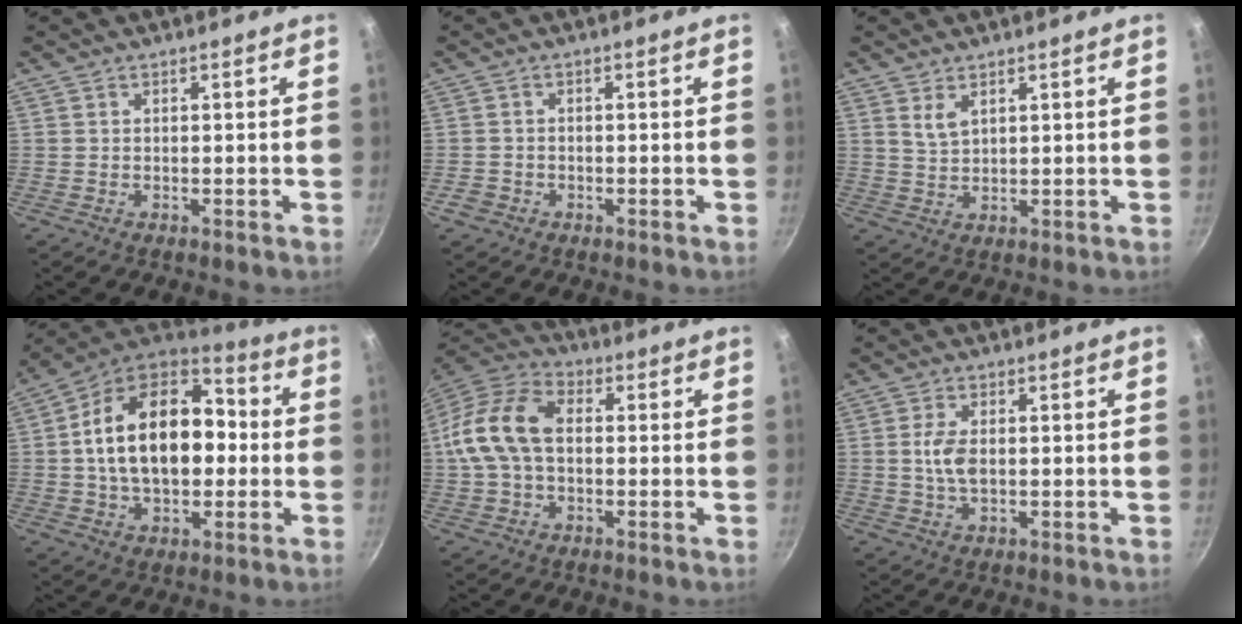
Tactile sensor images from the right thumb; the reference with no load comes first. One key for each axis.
{"total": 2.2, "fx": -1.1, "fy": 1.7, "fz": 0.7, "tx": -0.013, "ty": 0.009, "tz": -0.018}
{"total": 3.2, "fx": 1.8, "fy": 1.6, "fz": 2.1, "tx": -0.038, "ty": -0.011, "tz": 0.038}
{"total": 22.4, "fx": 0.5, "fy": 14.4, "fz": 17.1, "tx": -0.264, "ty": 0.040, "tz": -0.003}
{"total": 14.3, "fx": 0.4, "fy": 9.5, "fz": 10.7, "tx": -0.193, "ty": 0.037, "tz": -0.009}
{"total": 4.7, "fx": 0.1, "fy": 2.5, "fz": 3.9, "tx": -0.076, "ty": 0.003, "tz": 0.001}